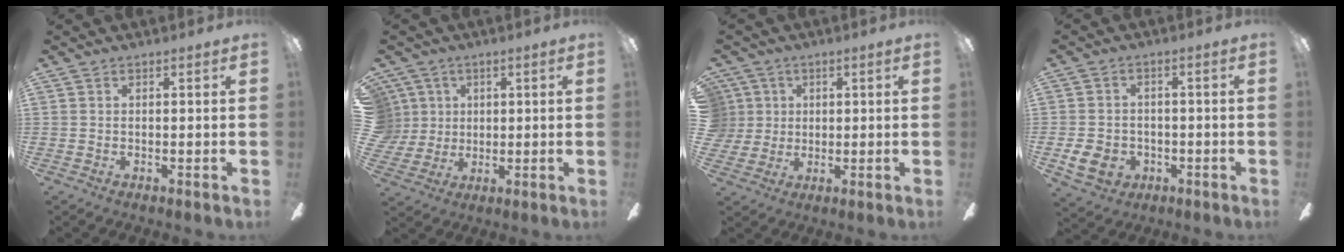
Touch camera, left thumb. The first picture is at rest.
{"total": 7.4, "force": [2.2, 7.0, 0.9], "torque": [-0.039, 0.003, 0.047]}
{"total": 6.1, "force": [1.6, 5.9, 0.6], "torque": [-0.019, 0.006, 0.032]}
{"total": 7.4, "force": [-2.4, 6.0, 3.6], "torque": [-0.086, 0.014, -0.045]}